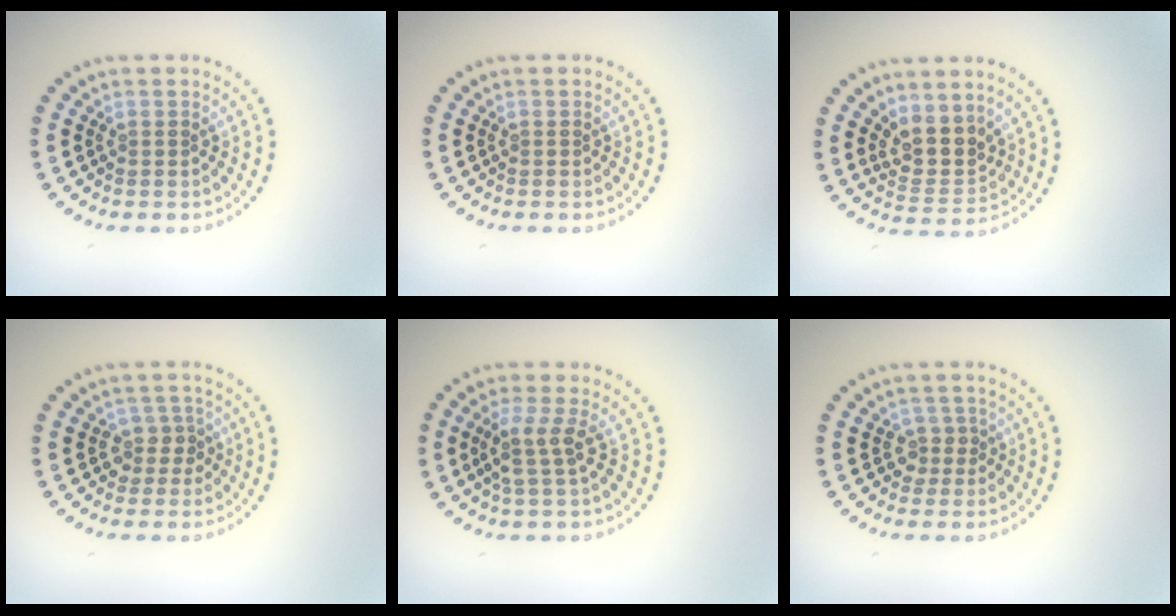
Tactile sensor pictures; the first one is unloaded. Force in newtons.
{"total": 0.0}
{"total": 3.5, "press": 2.9, "slide": 2.0}
{"total": 2.1, "press": 1.7, "slide": 1.2}
{"total": 2.5, "press": 2.0, "slide": 1.6}
{"total": 1.7, "press": 1.3, "slide": 1.1}